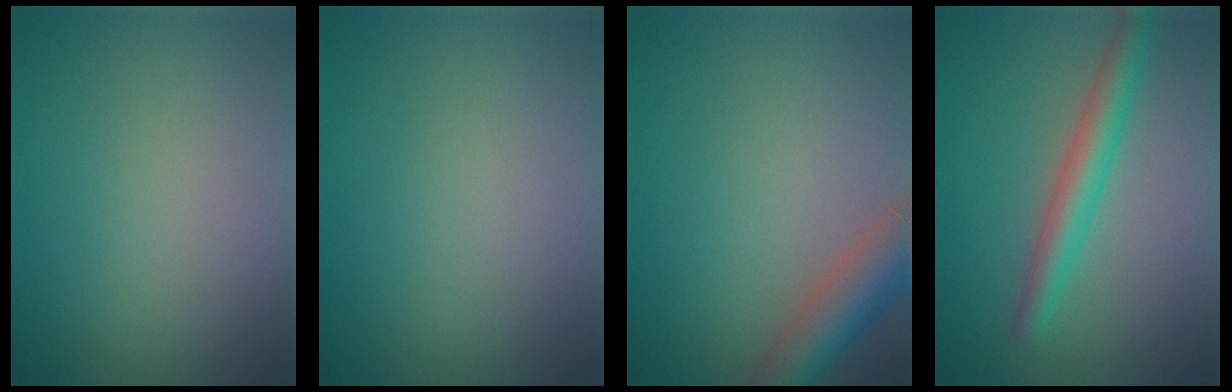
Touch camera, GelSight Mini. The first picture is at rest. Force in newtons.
{"total": 0.0}
{"total": 5.4, "press": 5.4, "slide": 0.5}
{"total": 3.7, "press": 3.7, "slide": 0.1}